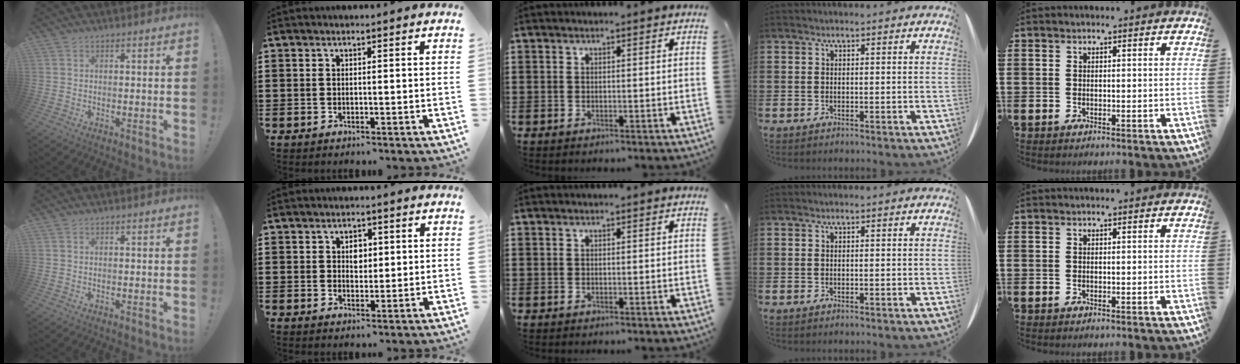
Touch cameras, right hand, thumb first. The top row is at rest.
{"index": {"total": 2.7, "force": [0.7, 1.8, 1.8], "torque": [-0.023, 0.003, 0.008]}}